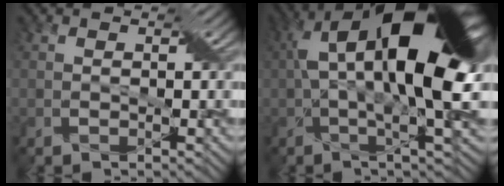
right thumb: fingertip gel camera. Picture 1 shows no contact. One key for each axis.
{"total": 18.4, "fx": 3.7, "fy": 6.4, "fz": 16.8, "tx": -0.292, "ty": 0.016, "tz": 0.058}